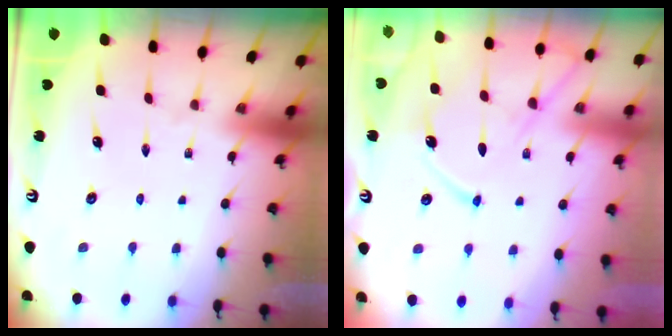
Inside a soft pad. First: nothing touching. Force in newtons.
{"total": 13.5, "press": 13.4, "slide": 1.6}